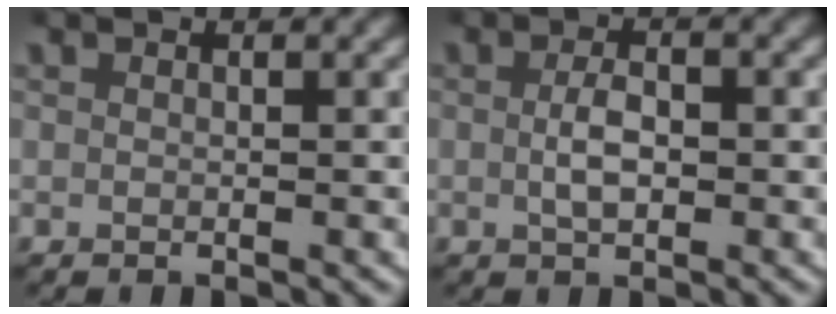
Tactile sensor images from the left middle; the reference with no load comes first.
{"total": 2.3, "force": [-0.2, 1.2, 2.0], "torque": [-0.040, -0.002, -0.002]}